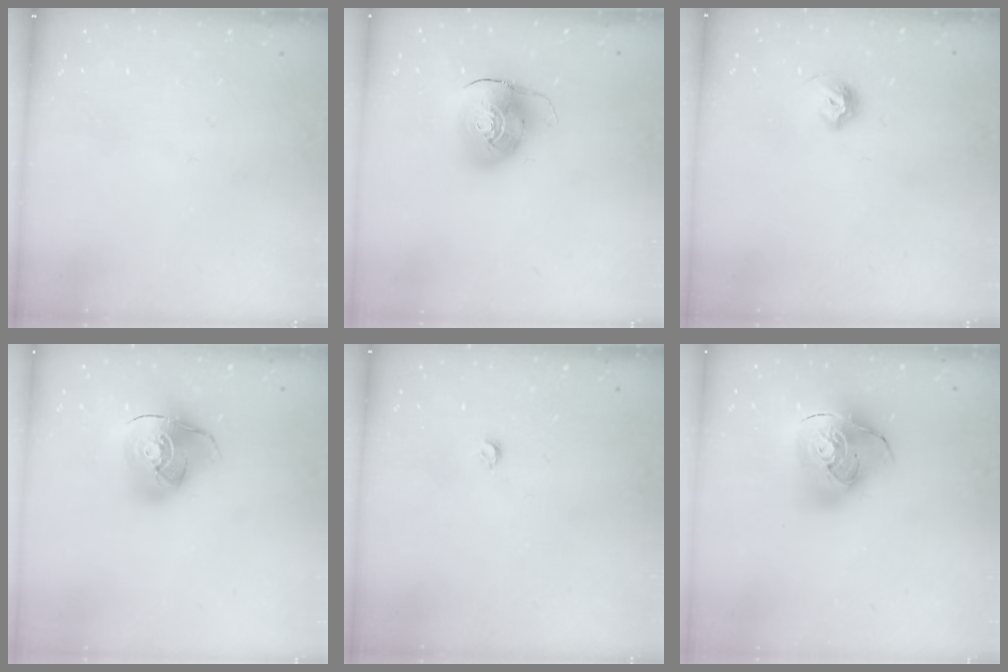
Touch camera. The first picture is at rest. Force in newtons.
{"total": 10.8, "press": 10.6, "slide": 1.8}
{"total": 7.4, "press": 7.3, "slide": 1.2}
{"total": 12.8, "press": 12.6, "slide": 1.9}
{"total": 2.9, "press": 2.8, "slide": 0.5}
{"total": 20.4, "press": 20.2, "slide": 2.5}